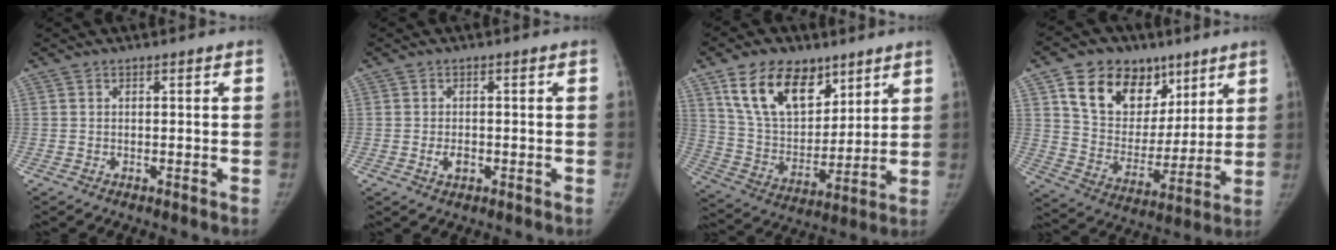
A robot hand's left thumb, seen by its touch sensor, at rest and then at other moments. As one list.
[{"total": 2.3, "force": [-0.6, 1.5, 1.6], "torque": [-0.025, 0.001, -0.008]}, {"total": 17.9, "force": [10.3, 10.7, 10.0], "torque": [-0.132, -0.042, 0.196]}, {"total": 19.6, "force": [10.2, 13.9, 9.2], "torque": [-0.107, -0.032, 0.179]}]